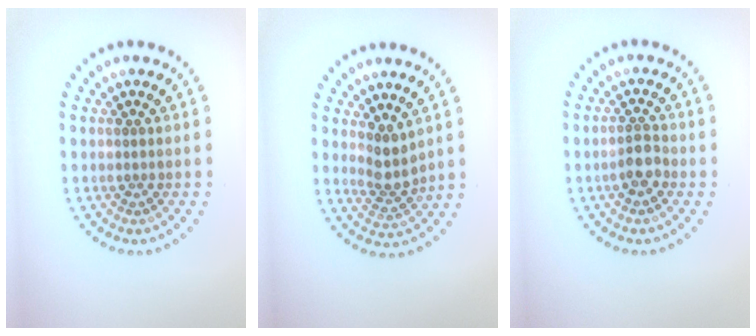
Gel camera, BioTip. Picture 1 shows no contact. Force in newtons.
{"total": 2.4, "press": 1.9, "slide": 1.5}
{"total": 1.9, "press": 1.8, "slide": 0.8}